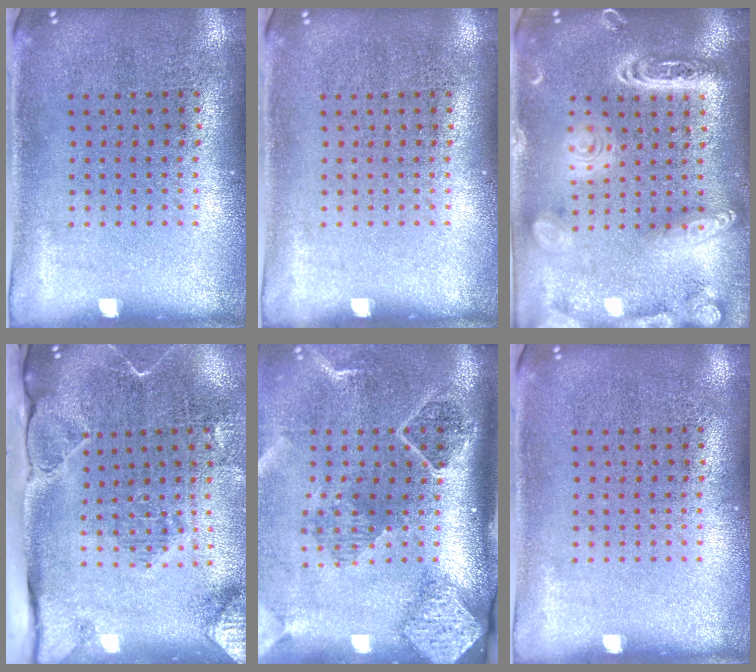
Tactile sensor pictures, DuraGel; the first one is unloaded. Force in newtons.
{"total": 0.0}
{"total": 3.9, "press": 3.9, "slide": 0.3}
{"total": 2.3, "press": 2.1, "slide": 1.1}
{"total": 2.7, "press": 2.0, "slide": 1.9}
{"total": 0.0}